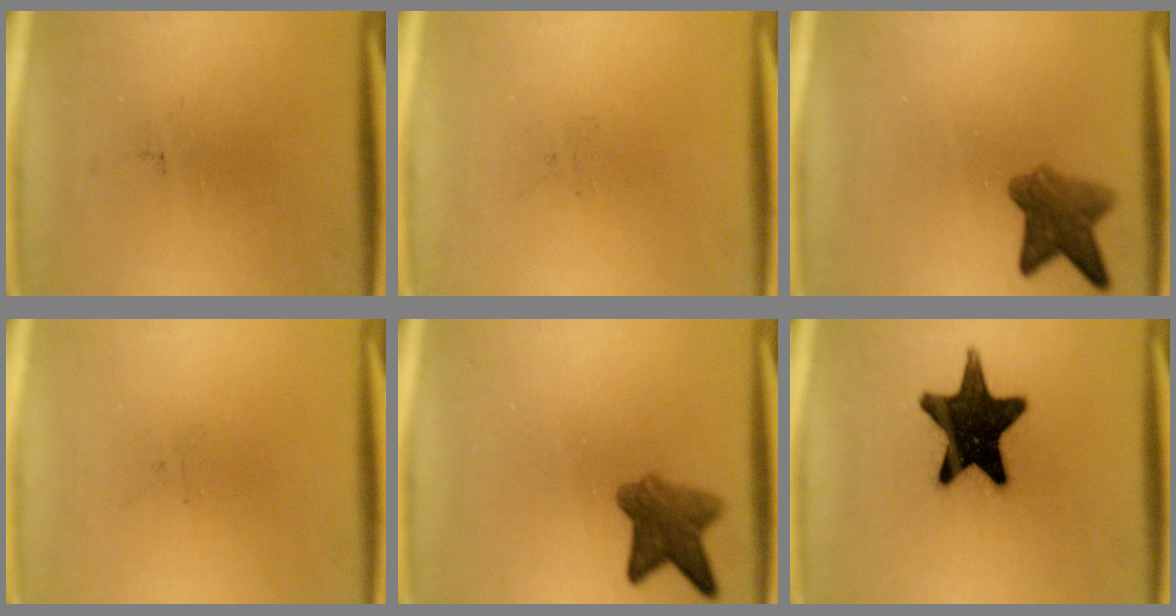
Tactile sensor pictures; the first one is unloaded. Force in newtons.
{"total": 0.0}
{"total": 5.7}
{"total": 0.0}
{"total": 5.7}
{"total": 18.2}